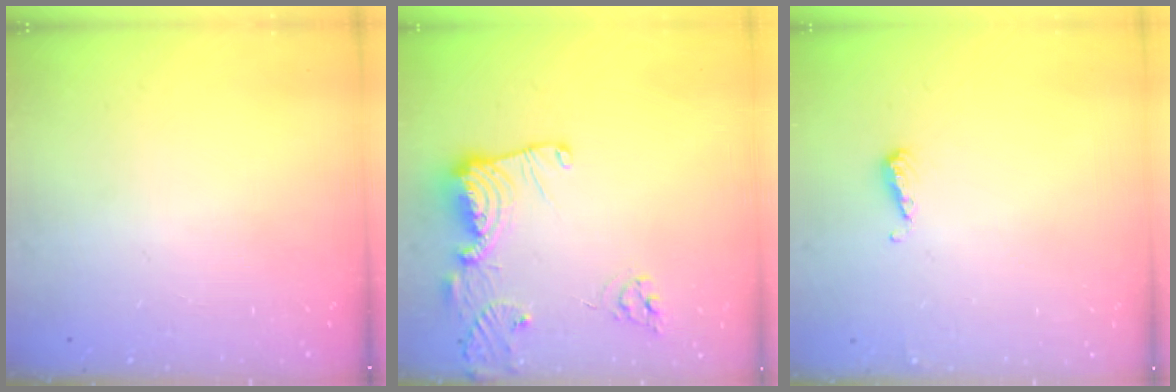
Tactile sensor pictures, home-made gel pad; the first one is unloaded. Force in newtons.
{"total": 13.5, "press": 13.4, "slide": 1.4}
{"total": 4.7, "press": 4.7, "slide": 0.6}